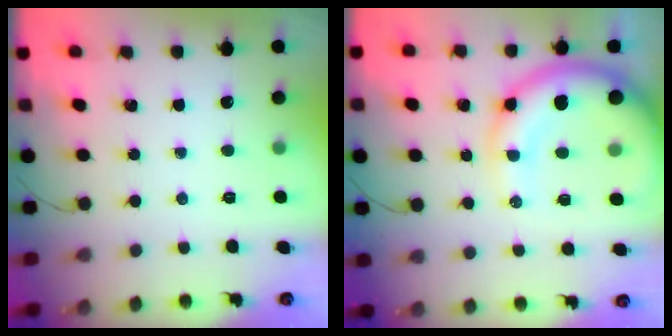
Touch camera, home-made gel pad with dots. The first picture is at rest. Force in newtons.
{"total": 15.8, "press": 15.4, "slide": 3.5}